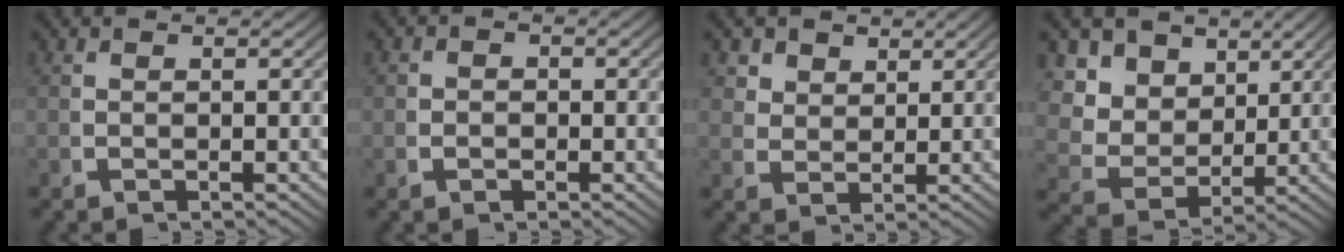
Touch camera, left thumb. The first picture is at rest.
{"total": 0.8, "force": [-0.3, 0.7, 0.4], "torque": [-0.008, -0.003, -0.005]}
{"total": 3.4, "force": [2.3, 2.1, 1.3], "torque": [-0.026, -0.012, 0.051]}
{"total": 10.5, "force": [1.8, 8.6, 5.7], "torque": [-0.142, -0.032, 0.035]}